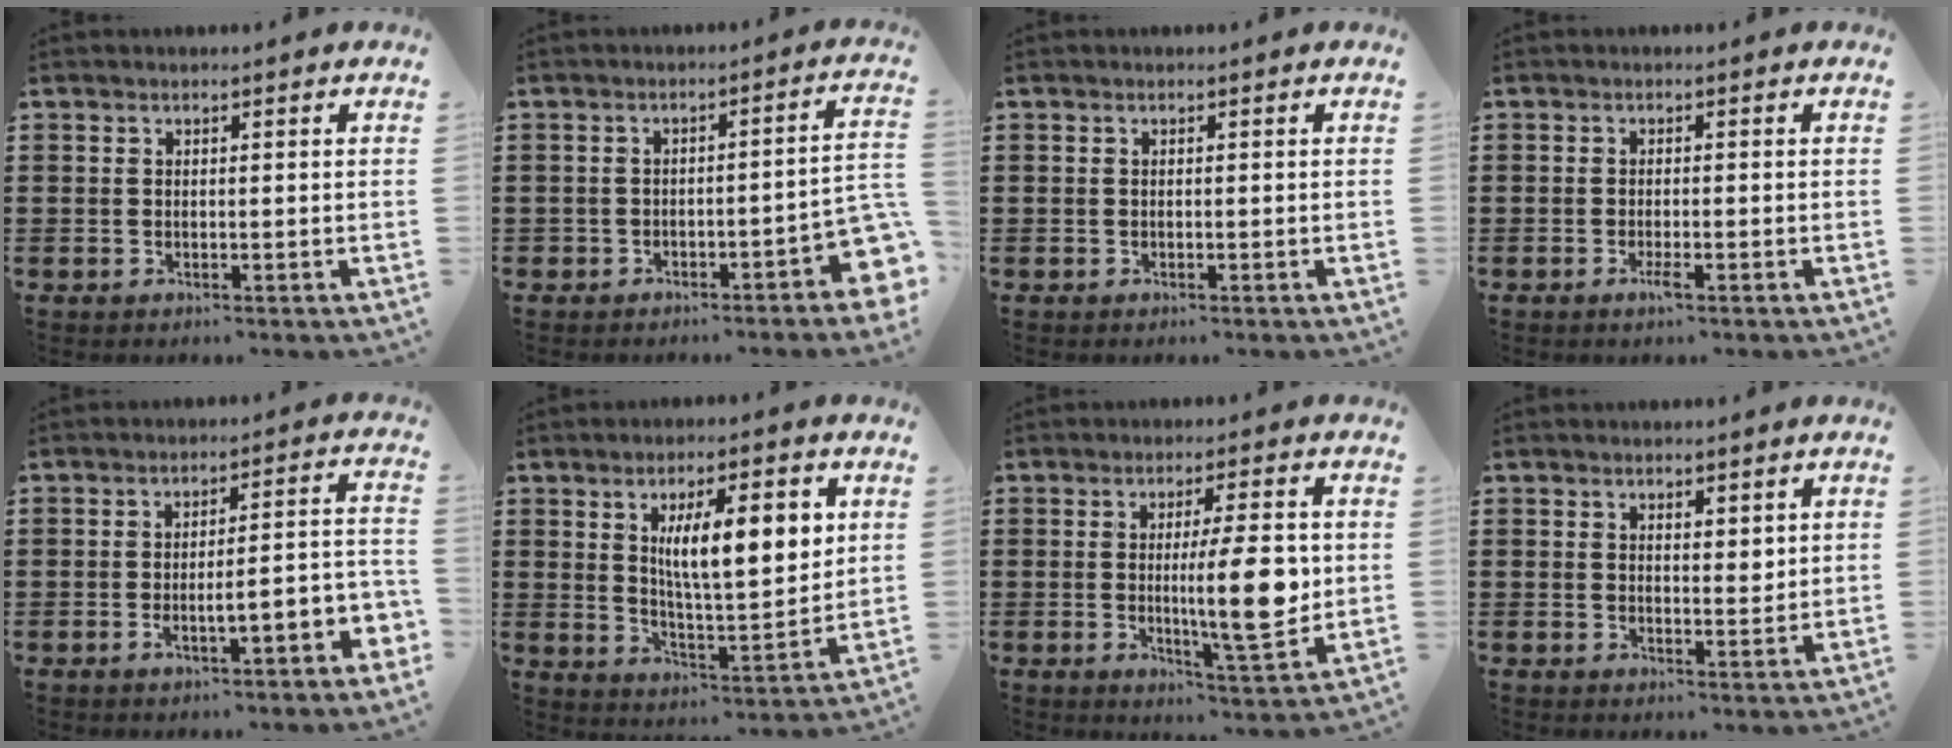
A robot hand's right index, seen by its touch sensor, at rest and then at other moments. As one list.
[{"total": 4.3, "force": [-3.2, 1.0, 2.6], "torque": [-0.043, -0.003, -0.062]}, {"total": 0.0}, {"total": 1.5, "force": [-0.8, 0.2, 1.3], "torque": [-0.023, -0.004, -0.013]}, {"total": 4.3, "force": [-2.2, 0.6, 3.7], "torque": [-0.065, -0.005, -0.046]}, {"total": 10.6, "force": [3.3, 3.3, 9.5], "torque": [-0.154, -0.003, 0.050]}, {"total": 11.2, "force": [0.3, 2.4, 10.9], "torque": [-0.157, -0.015, 0.002]}, {"total": 2.1, "force": [1.5, 1.1, 1.0], "torque": [-0.006, -0.002, 0.025]}]